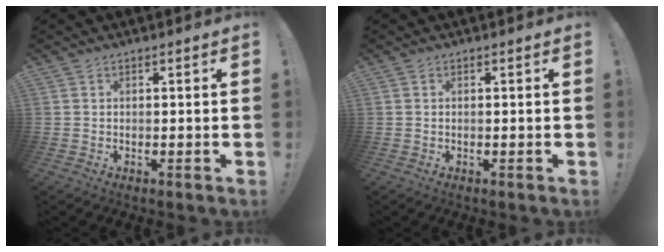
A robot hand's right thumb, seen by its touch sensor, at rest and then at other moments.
{"total": 0.0}